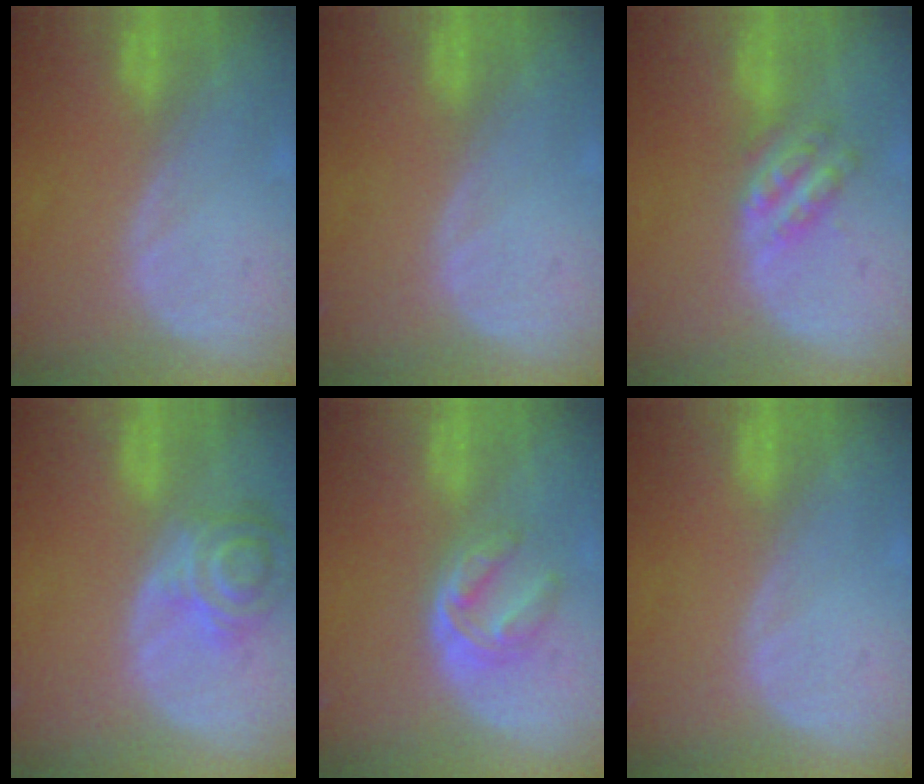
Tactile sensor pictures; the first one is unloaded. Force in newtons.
{"total": 0.0}
{"total": 5.5, "press": 5.0, "slide": 2.4}
{"total": 7.2, "press": 6.5, "slide": 3.0}
{"total": 6.0, "press": 5.0, "slide": 3.3}
{"total": 0.0}